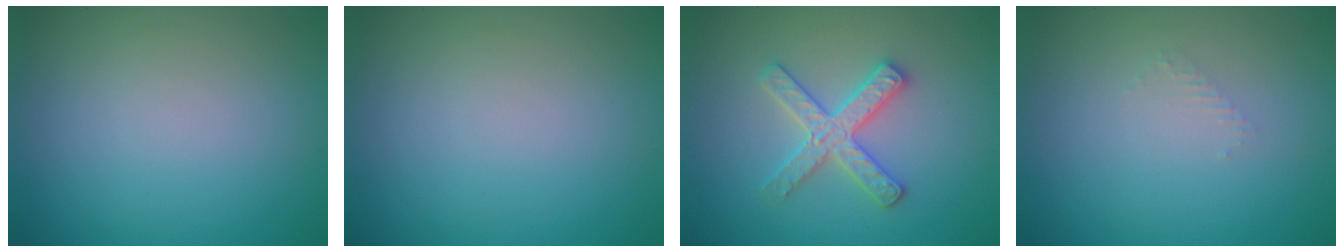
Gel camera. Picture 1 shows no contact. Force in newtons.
{"total": 0.0}
{"total": 2.9, "press": 2.9, "slide": 0.5}
{"total": 0.8, "press": 0.8, "slide": 0.3}